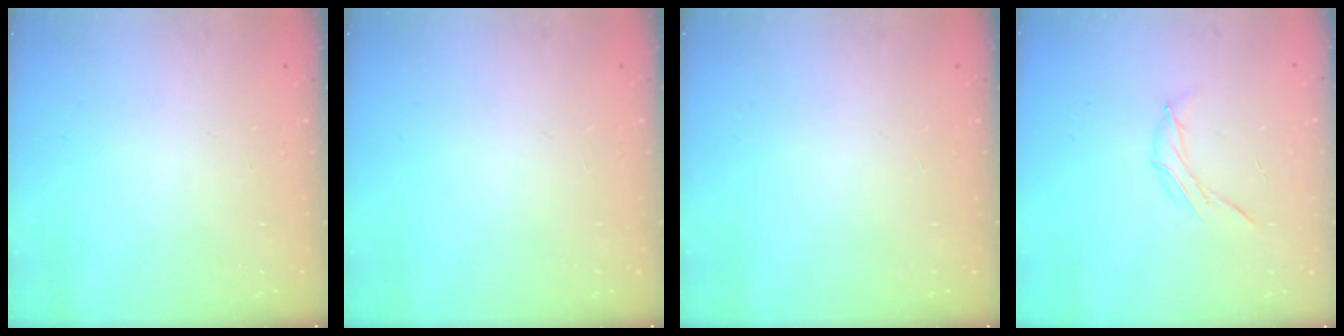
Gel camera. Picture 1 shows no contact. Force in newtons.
{"total": 0.0}
{"total": 0.0}
{"total": 7.2, "press": 7.1, "slide": 1.2}